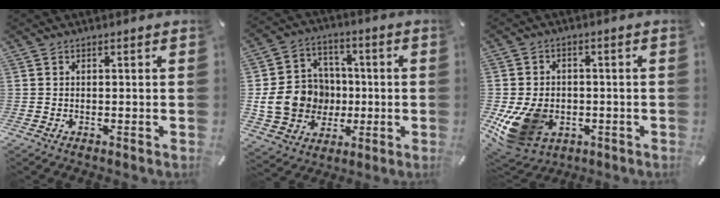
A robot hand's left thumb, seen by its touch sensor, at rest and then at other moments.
{"total": 14.2, "force": [-1.7, 13.0, 5.4], "torque": [-0.112, 0.022, -0.019]}
{"total": 13.3, "force": [-3.9, 10.3, 7.5], "torque": [-0.167, 0.017, -0.064]}